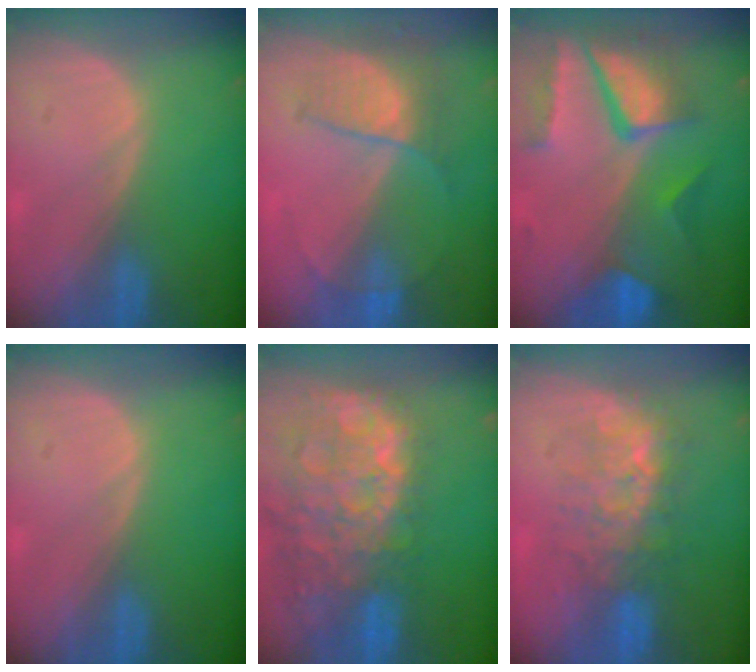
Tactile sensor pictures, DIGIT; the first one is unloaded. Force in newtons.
{"total": 7.3, "press": 6.2, "slide": 3.9}
{"total": 10.4, "press": 8.6, "slide": 5.8}
{"total": 0.0}
{"total": 15.0, "press": 12.2, "slide": 8.7}
{"total": 7.6, "press": 7.3, "slide": 2.0}